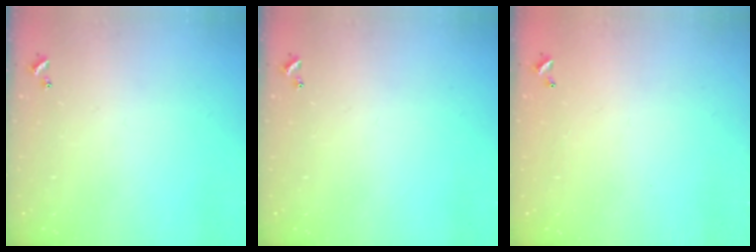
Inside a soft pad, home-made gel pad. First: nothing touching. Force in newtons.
{"total": 0.0}
{"total": 2.8, "press": 2.8, "slide": 0.1}